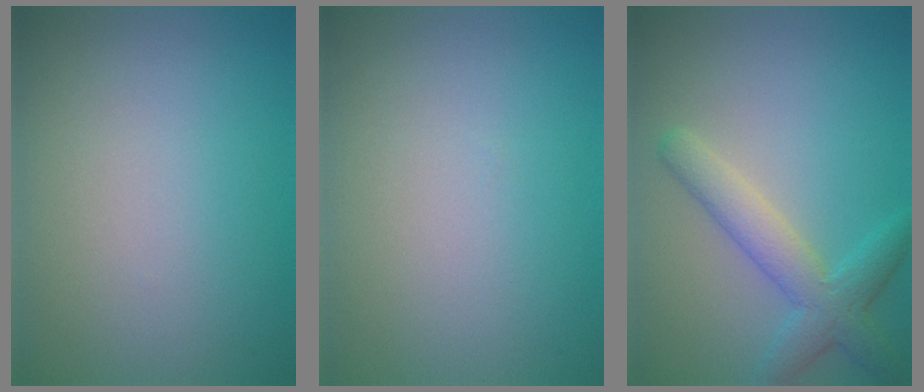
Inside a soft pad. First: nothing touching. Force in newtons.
{"total": 0.0}
{"total": 4.0, "press": 4.0, "slide": 0.2}